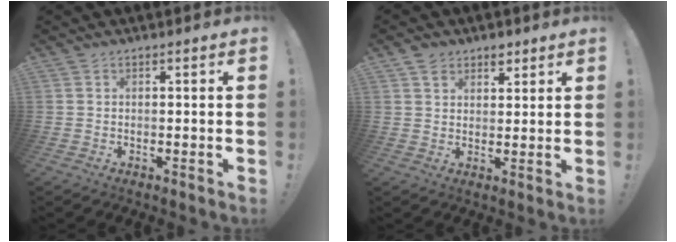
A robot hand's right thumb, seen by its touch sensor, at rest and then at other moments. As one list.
[{"total": 4.9, "force": [3.3, 3.4, 1.2], "torque": [-0.013, -0.018, 0.060]}]